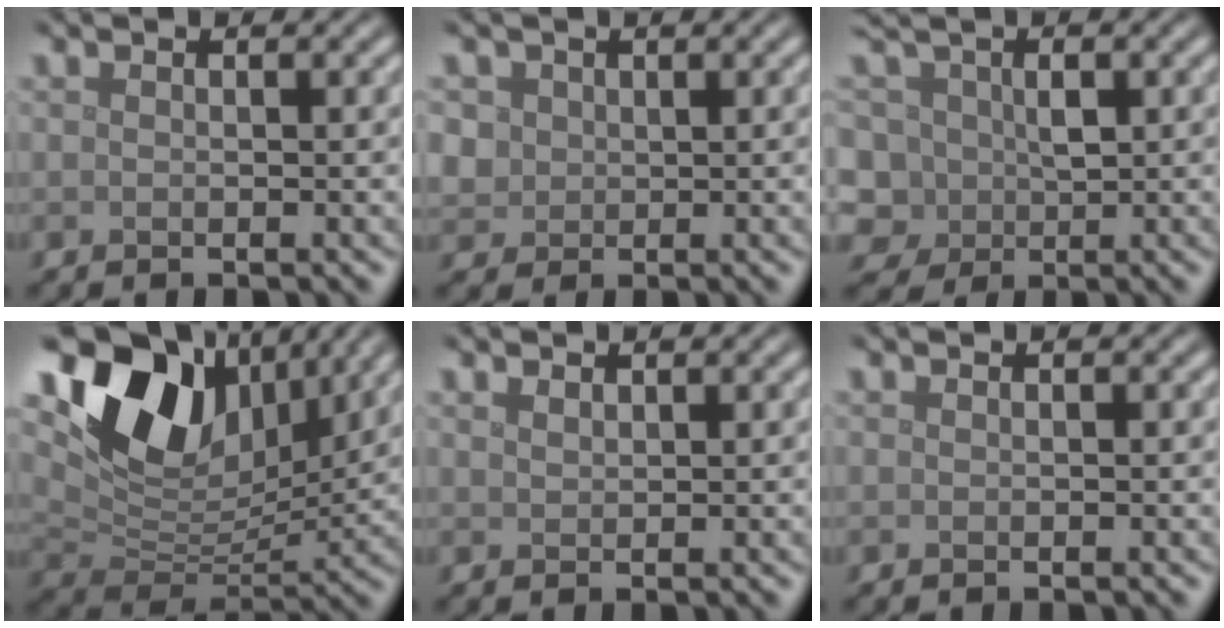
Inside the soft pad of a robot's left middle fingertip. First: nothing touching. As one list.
[{"total": 2.1, "force": [0.9, 1.8, 0.6], "torque": [-0.017, -0.004, 0.026]}, {"total": 4.8, "force": [0.1, 3.9, 2.9], "torque": [-0.052, 0.009, 0.005]}, {"total": 12.2, "force": [6.1, 7.5, 7.5], "torque": [-0.140, 0.004, 0.107]}, {"total": 0.8, "force": [0.7, 0.3, 0.2], "torque": [-0.009, 0.000, 0.016]}, {"total": 0.0}]